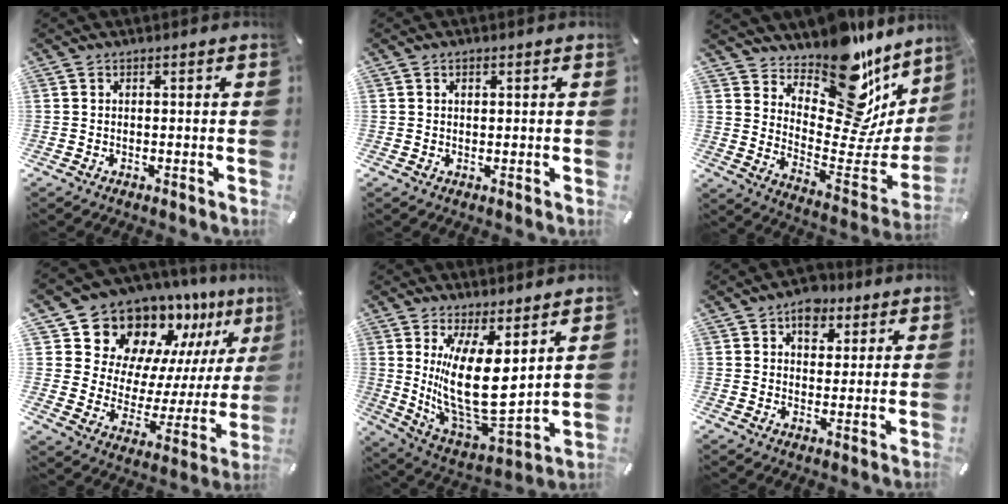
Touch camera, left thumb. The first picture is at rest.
{"total": 1.1, "force": [0.5, 0.7, 0.7], "torque": [-0.007, 0.000, 0.007]}
{"total": 20.6, "force": [15.1, 9.9, 9.9], "torque": [-0.104, -0.144, 0.251]}
{"total": 16.1, "force": [13.8, 7.9, 2.6], "torque": [-0.058, -0.134, 0.245]}
{"total": 19.7, "force": [5.3, 9.1, 16.7], "torque": [-0.347, -0.057, 0.105]}
{"total": 7.2, "force": [4.0, 5.0, 3.3], "torque": [-0.031, -0.012, 0.065]}